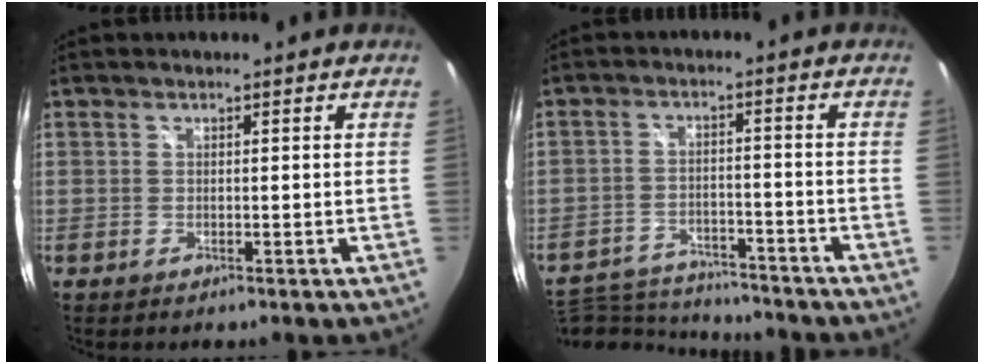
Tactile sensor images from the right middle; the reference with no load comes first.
{"total": 17.5, "force": [-15.4, 5.0, 6.7], "torque": [-0.160, -0.007, -0.237]}